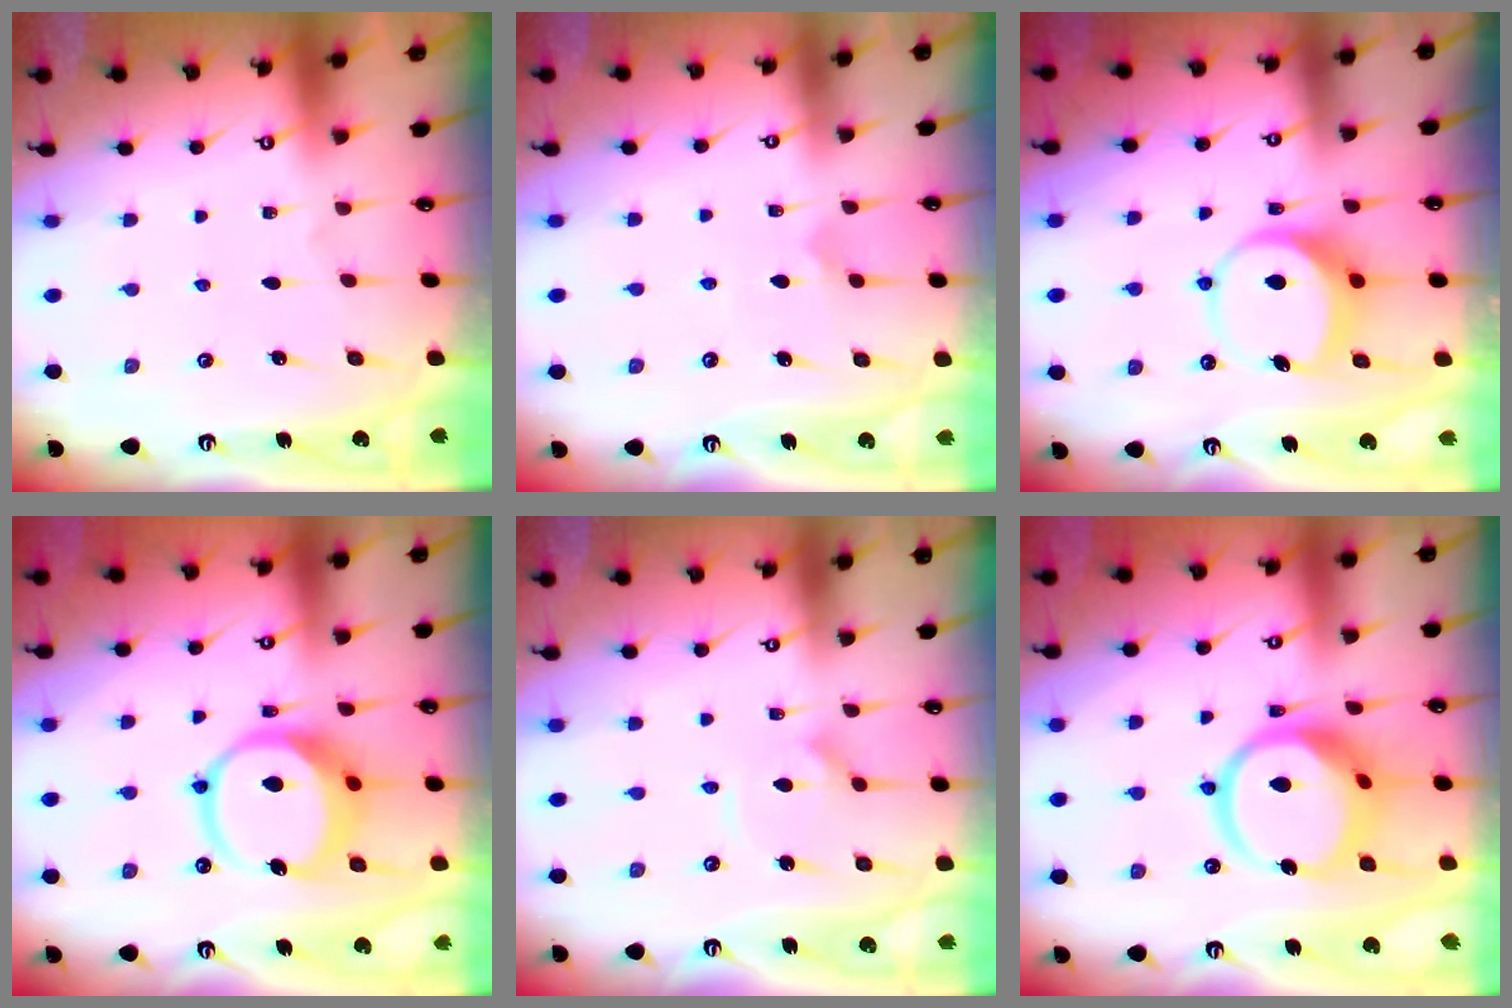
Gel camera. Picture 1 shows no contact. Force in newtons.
{"total": 4.6, "press": 4.5, "slide": 0.5}
{"total": 9.4, "press": 9.3, "slide": 1.4}
{"total": 13.5, "press": 13.4, "slide": 1.7}
{"total": 4.7, "press": 4.7, "slide": 0.4}
{"total": 15.1, "press": 15.0, "slide": 1.7}